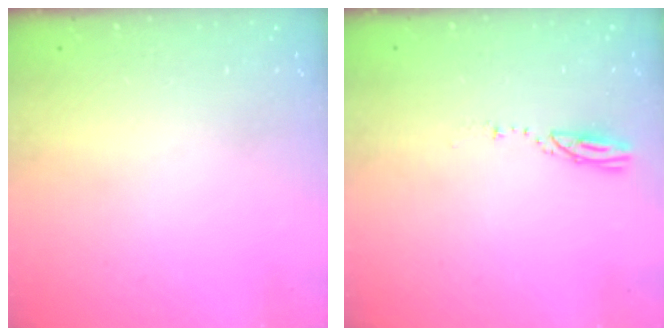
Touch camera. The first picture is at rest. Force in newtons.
{"total": 3.1, "press": 3.1, "slide": 0.3}